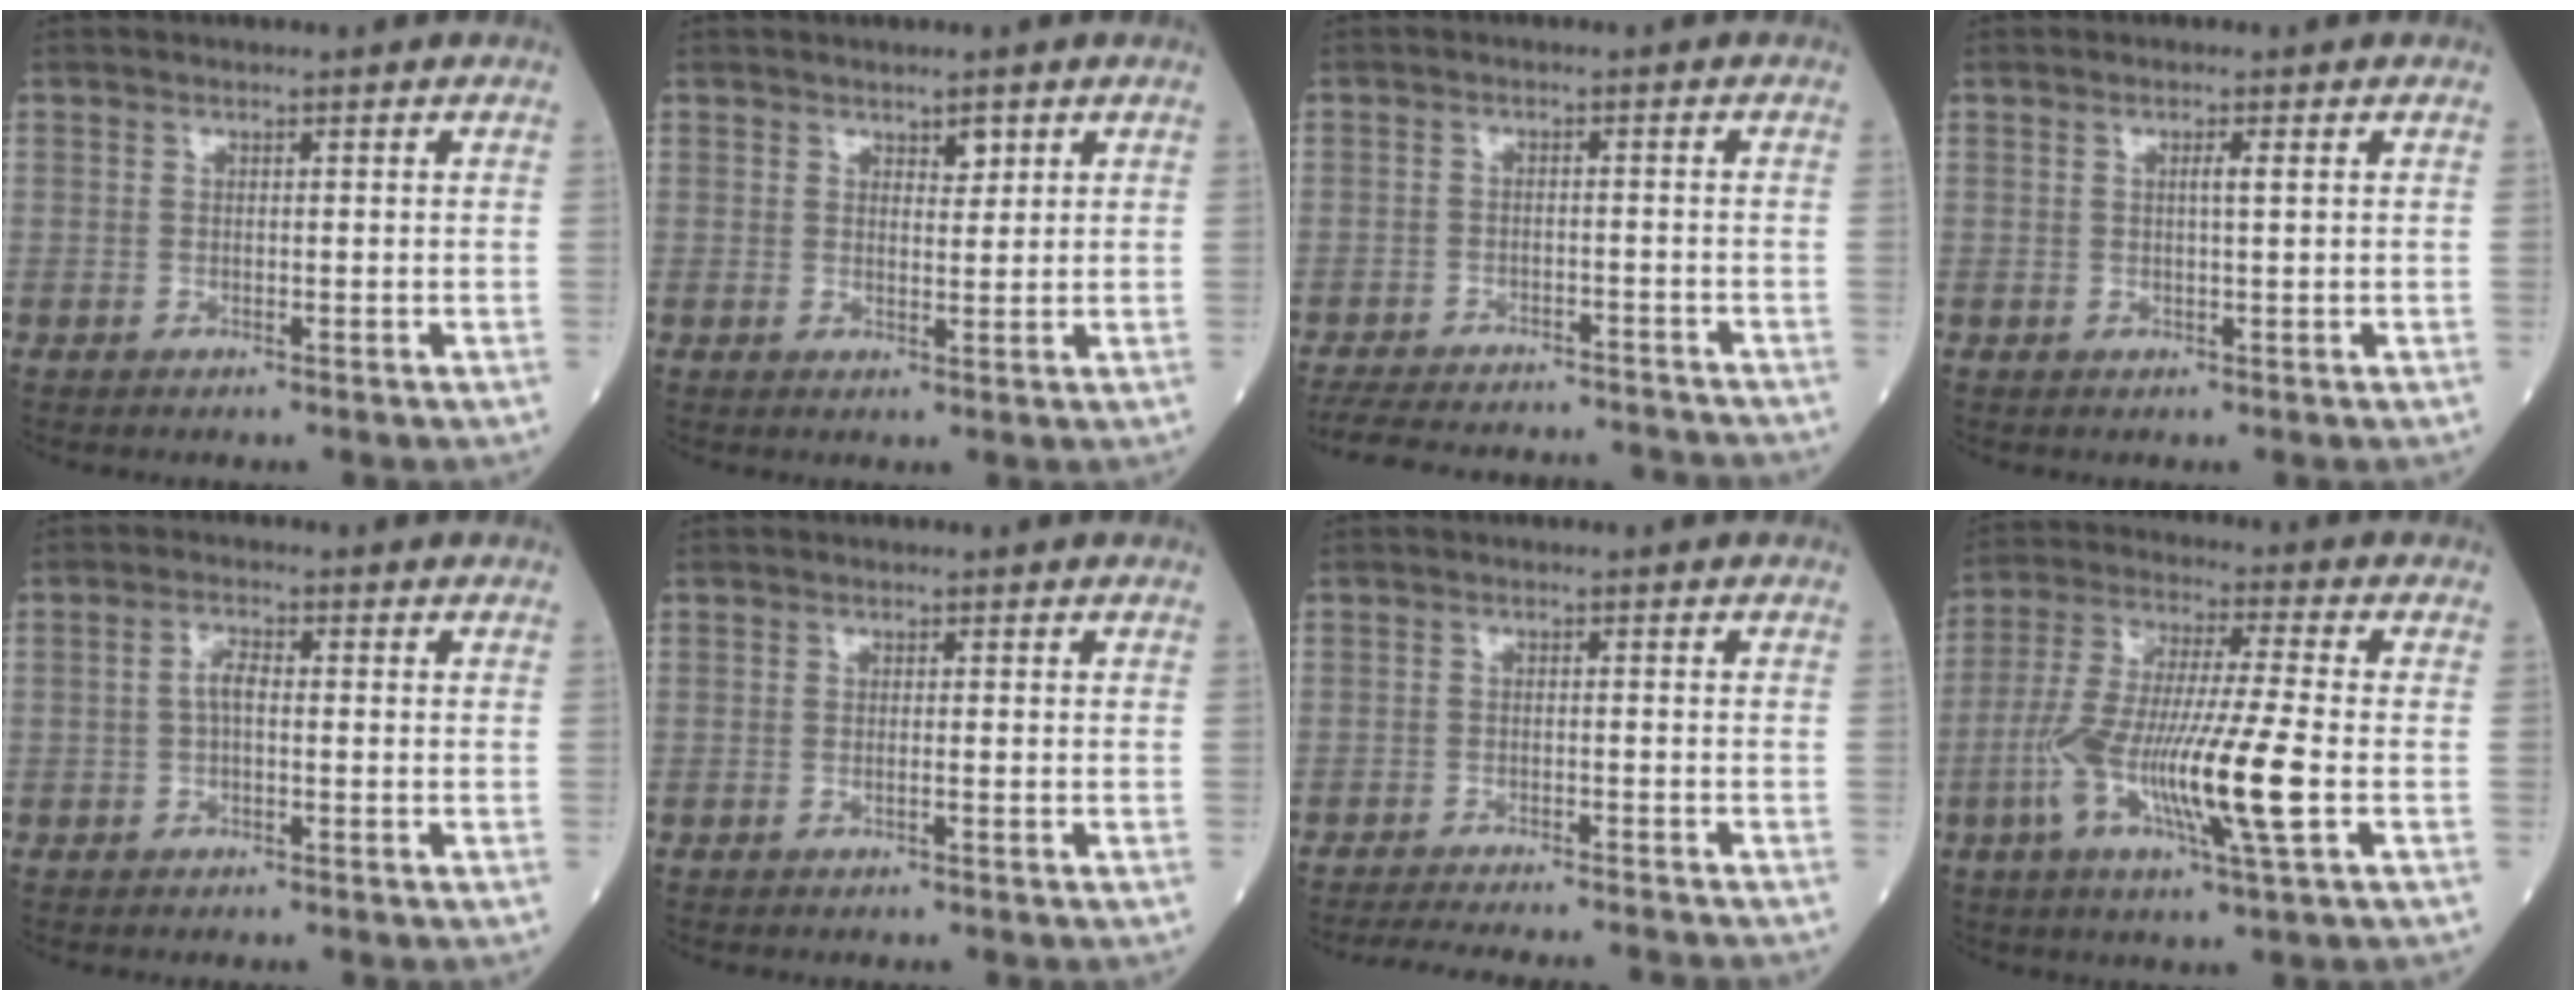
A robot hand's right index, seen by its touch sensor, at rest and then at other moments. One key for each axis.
{"total": 1.9, "fx": 1.3, "fy": 0.7, "fz": 1.2, "tx": -0.020, "ty": -0.004, "tz": 0.022}
{"total": 17.1, "fx": -15.9, "fy": 3.8, "fz": 5.1, "tx": -0.128, "ty": -0.008, "tz": -0.212}
{"total": 1.3, "fx": 0.4, "fy": -0.2, "fz": 1.2, "tx": -0.027, "ty": -0.002, "tz": 0.006}
{"total": 2.3, "fx": -0.2, "fy": 0.9, "fz": 2.2, "tx": -0.044, "ty": 0.005, "tz": -0.004}
{"total": 0.5, "fx": -0.2, "fy": -0.1, "fz": 0.4, "tx": -0.009, "ty": 0.001, "tz": -0.005}
{"total": 13.0, "fx": -12.2, "fy": 0.7, "fz": 4.3, "tx": -0.068, "ty": -0.015, "tz": -0.164}
{"total": 14.4, "fx": -3.8, "fy": 0.2, "fz": 13.8, "tx": -0.280, "ty": -0.012, "tz": -0.077}